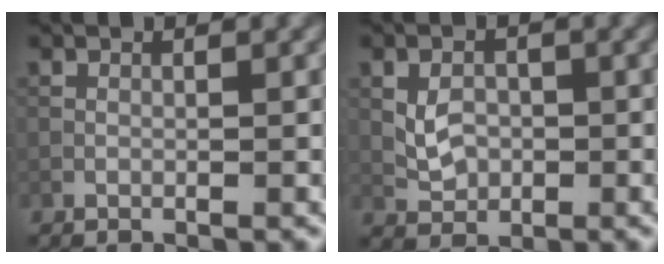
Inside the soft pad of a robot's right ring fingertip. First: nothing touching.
{"total": 2.2, "force": [0.1, 1.8, 1.2], "torque": [-0.025, -0.001, 0.006]}